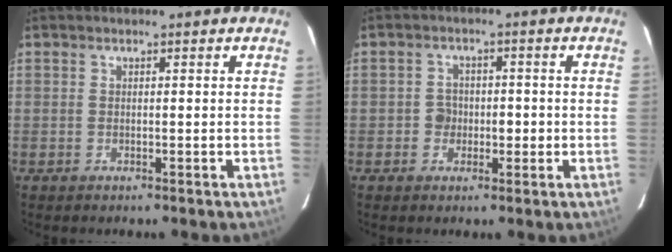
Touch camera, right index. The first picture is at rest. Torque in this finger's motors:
{"motor_torque": [0.46, 0.12, 0.07, 0.04]}